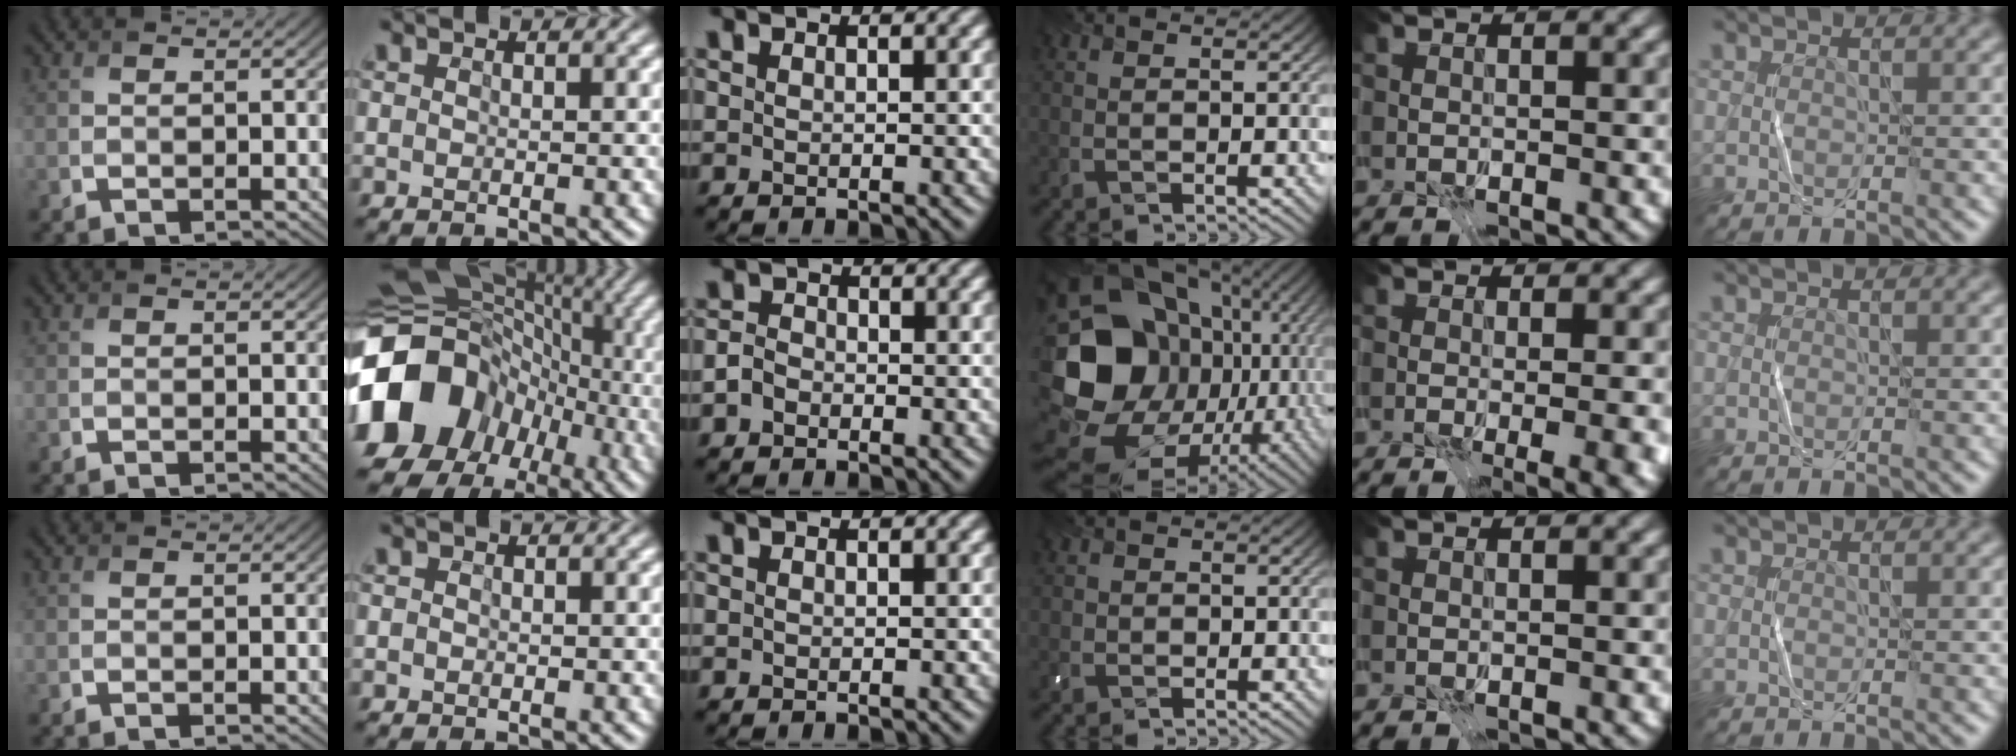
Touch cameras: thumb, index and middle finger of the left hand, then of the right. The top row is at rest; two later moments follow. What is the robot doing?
{"motion": "fold", "object": "receipt paper"}